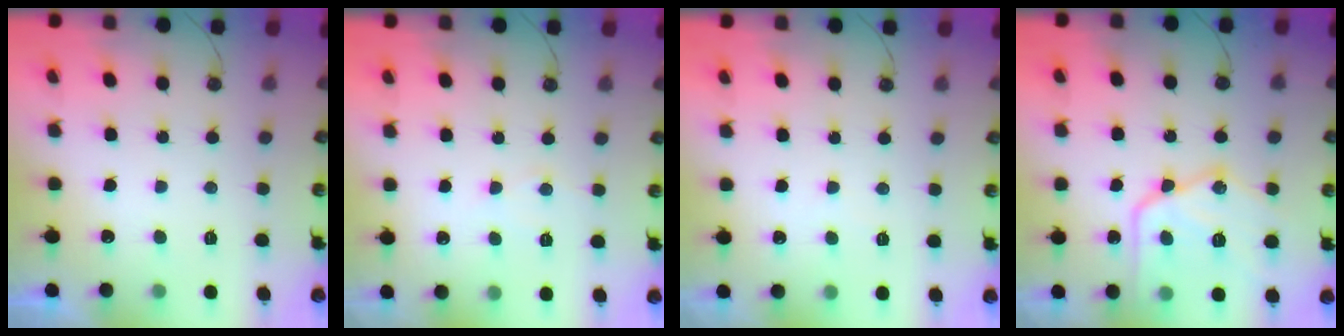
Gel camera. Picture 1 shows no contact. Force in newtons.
{"total": 4.4, "press": 4.3, "slide": 0.7}
{"total": 2.7, "press": 2.7, "slide": 0.4}
{"total": 18.9, "press": 18.8, "slide": 1.7}